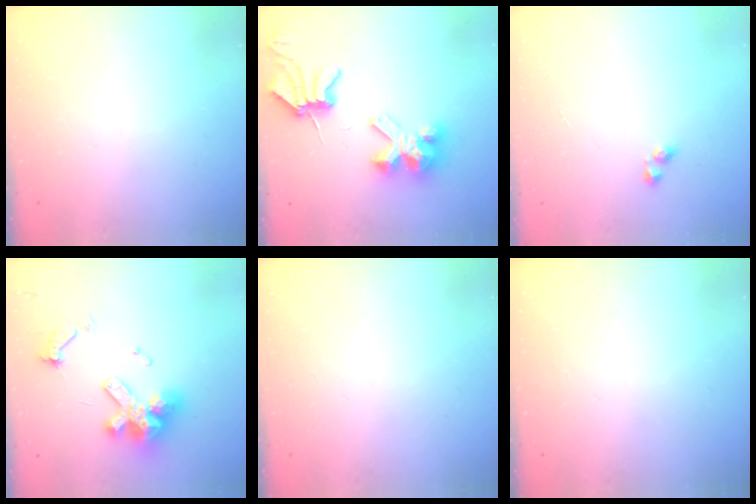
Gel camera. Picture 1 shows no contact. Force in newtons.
{"total": 8.8, "press": 8.8, "slide": 1.1}
{"total": 2.2, "press": 1.9, "slide": 1.1}
{"total": 16.0, "press": 15.9, "slide": 1.9}
{"total": 0.0}
{"total": 0.0}